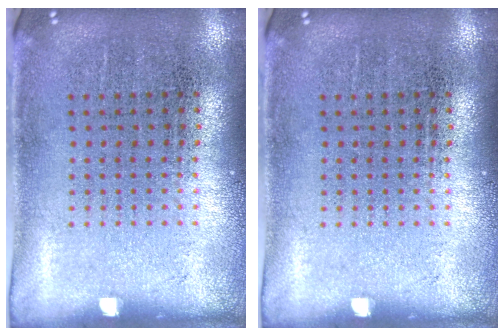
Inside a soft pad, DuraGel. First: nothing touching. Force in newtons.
{"total": 0.0}